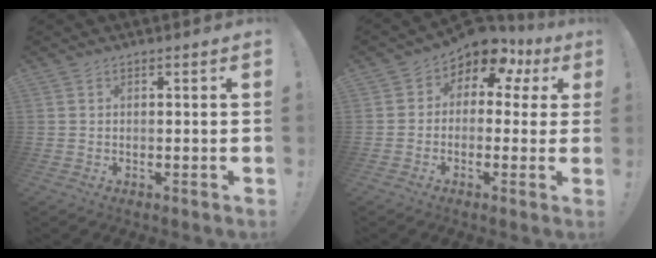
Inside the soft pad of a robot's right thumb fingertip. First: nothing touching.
{"total": 6.6, "force": [3.5, 4.1, 3.8], "torque": [-0.057, -0.035, 0.063]}